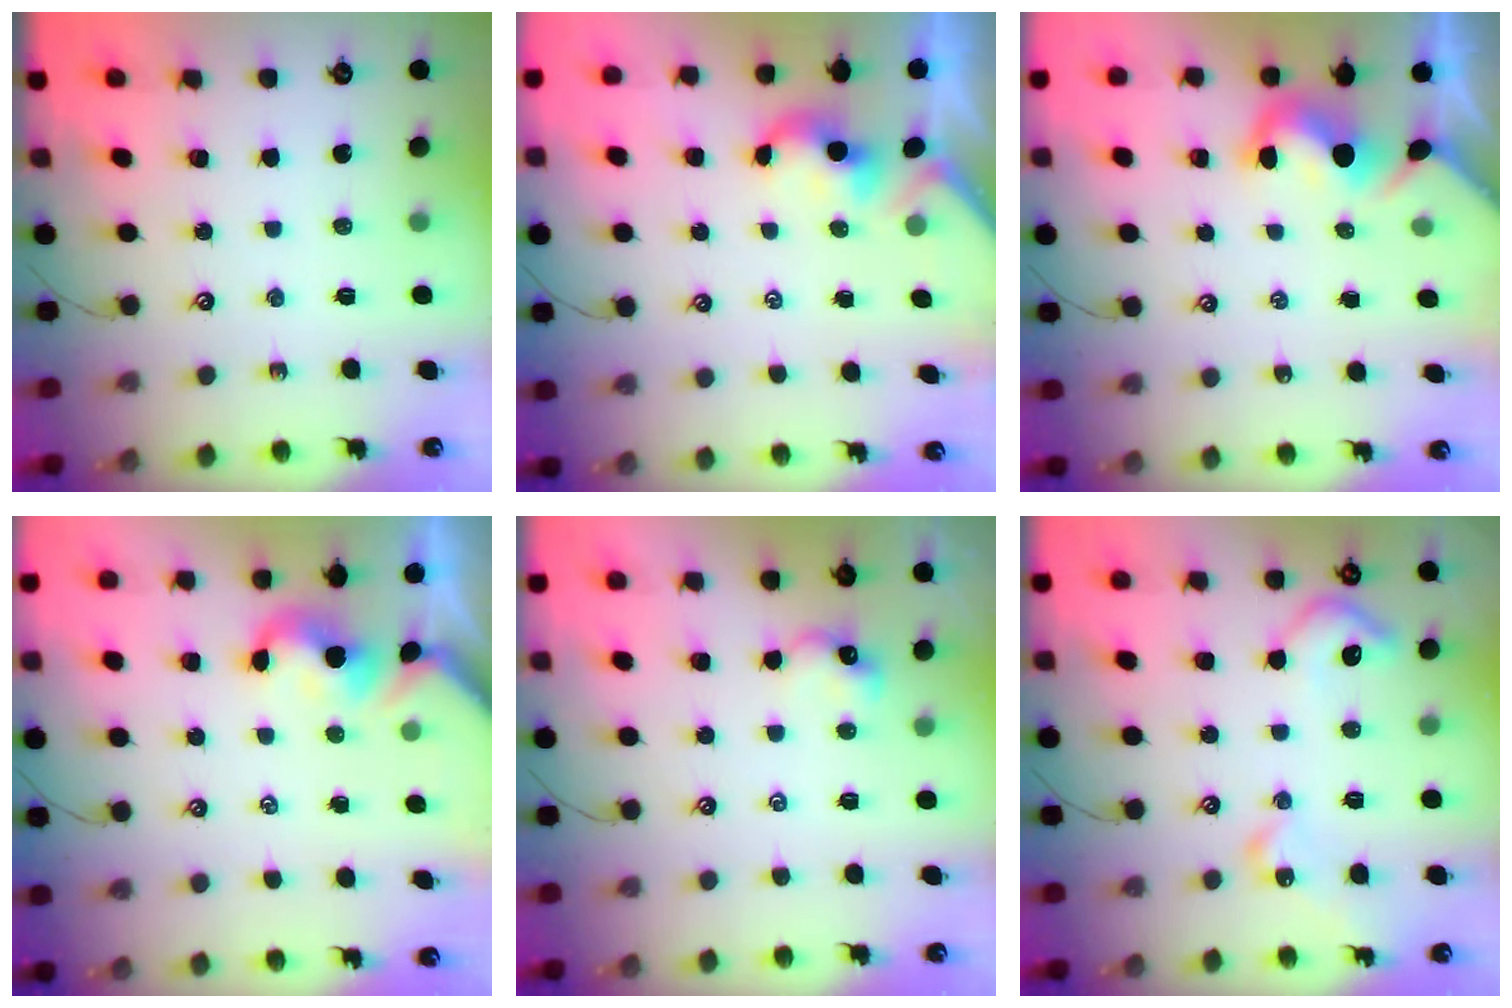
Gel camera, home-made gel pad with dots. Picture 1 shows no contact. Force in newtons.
{"total": 0.6, "press": 0.6, "slide": 0.3}
{"total": 2.9, "press": 2.9, "slide": 0.4}
{"total": 1.2, "press": 1.1, "slide": 0.6}
{"total": 0.0}
{"total": 8.9, "press": 8.8, "slide": 1.0}